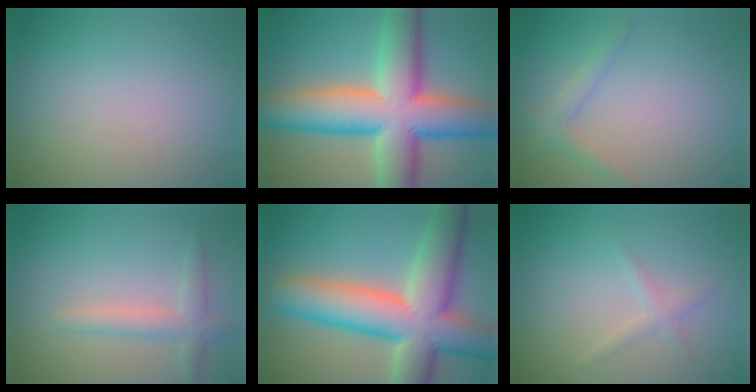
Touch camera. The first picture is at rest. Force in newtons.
{"total": 14.2, "press": 14.2, "slide": 0.8}
{"total": 1.8, "press": 1.8, "slide": 0.1}
{"total": 2.4, "press": 2.4, "slide": 0.1}
{"total": 13.1, "press": 13.1, "slide": 1.0}
{"total": 1.2, "press": 1.2, "slide": 0.1}